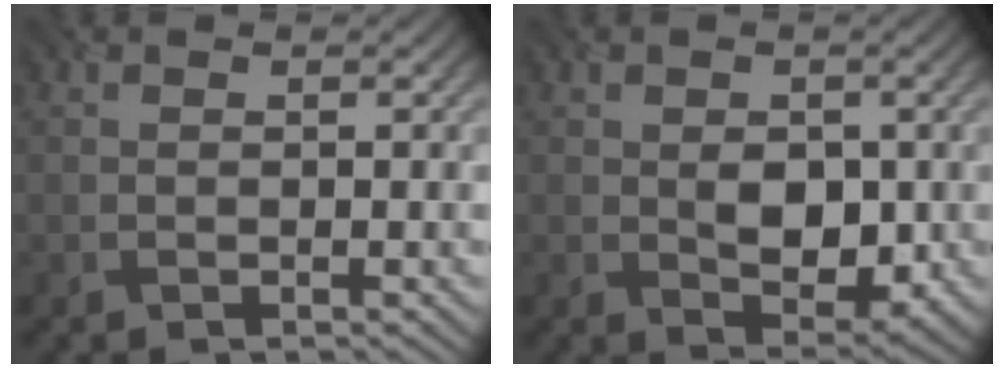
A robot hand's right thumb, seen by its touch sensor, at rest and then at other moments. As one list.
[{"total": 4.8, "force": [-0.1, 3.1, 3.6], "torque": [-0.061, -0.009, 0.005]}]